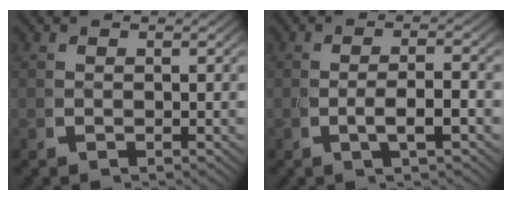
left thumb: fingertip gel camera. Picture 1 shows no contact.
{"total": 2.9, "force": [-0.6, 1.0, 2.7], "torque": [-0.055, -0.003, -0.008]}